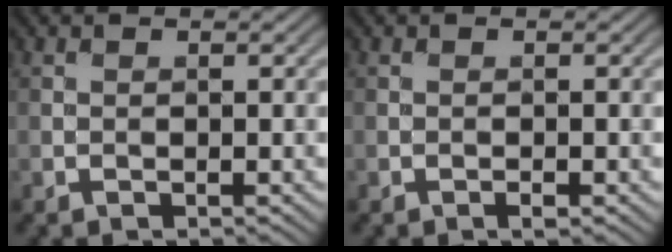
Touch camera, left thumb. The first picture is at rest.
{"total": 0.6, "force": [-0.4, 0.2, 0.5], "torque": [-0.009, 0.000, -0.008]}